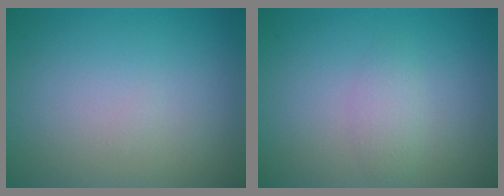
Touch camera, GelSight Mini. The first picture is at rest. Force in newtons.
{"total": 1.6, "press": 1.6, "slide": 0.1}